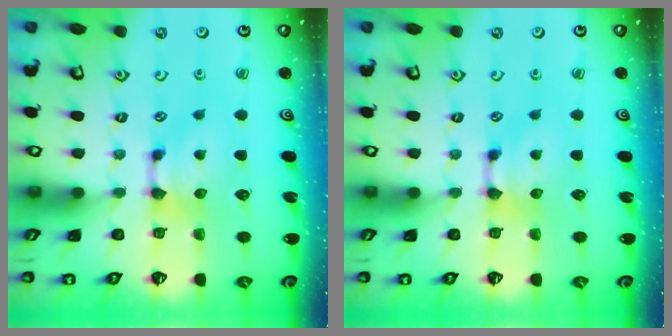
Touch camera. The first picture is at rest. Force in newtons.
{"total": 0.0}